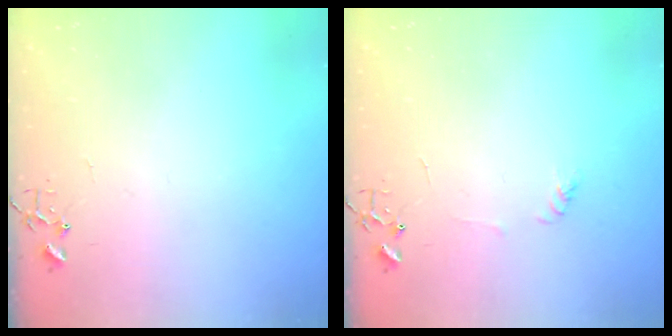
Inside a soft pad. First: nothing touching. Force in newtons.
{"total": 3.7, "press": 3.7, "slide": 0.5}